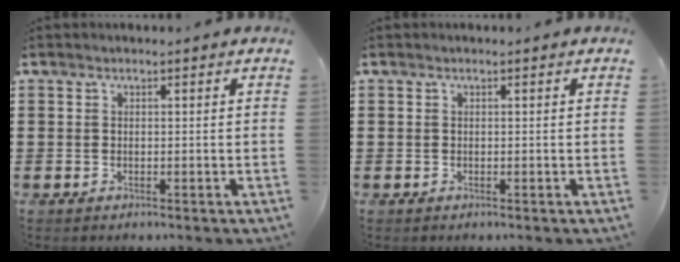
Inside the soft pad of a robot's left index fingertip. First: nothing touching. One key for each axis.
{"total": 0.0}